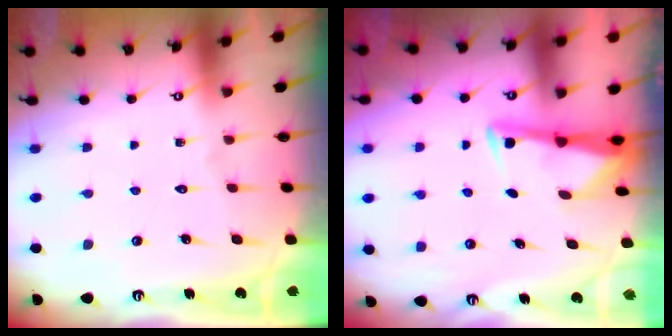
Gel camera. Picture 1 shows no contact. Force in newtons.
{"total": 3.0, "press": 3.0, "slide": 0.3}